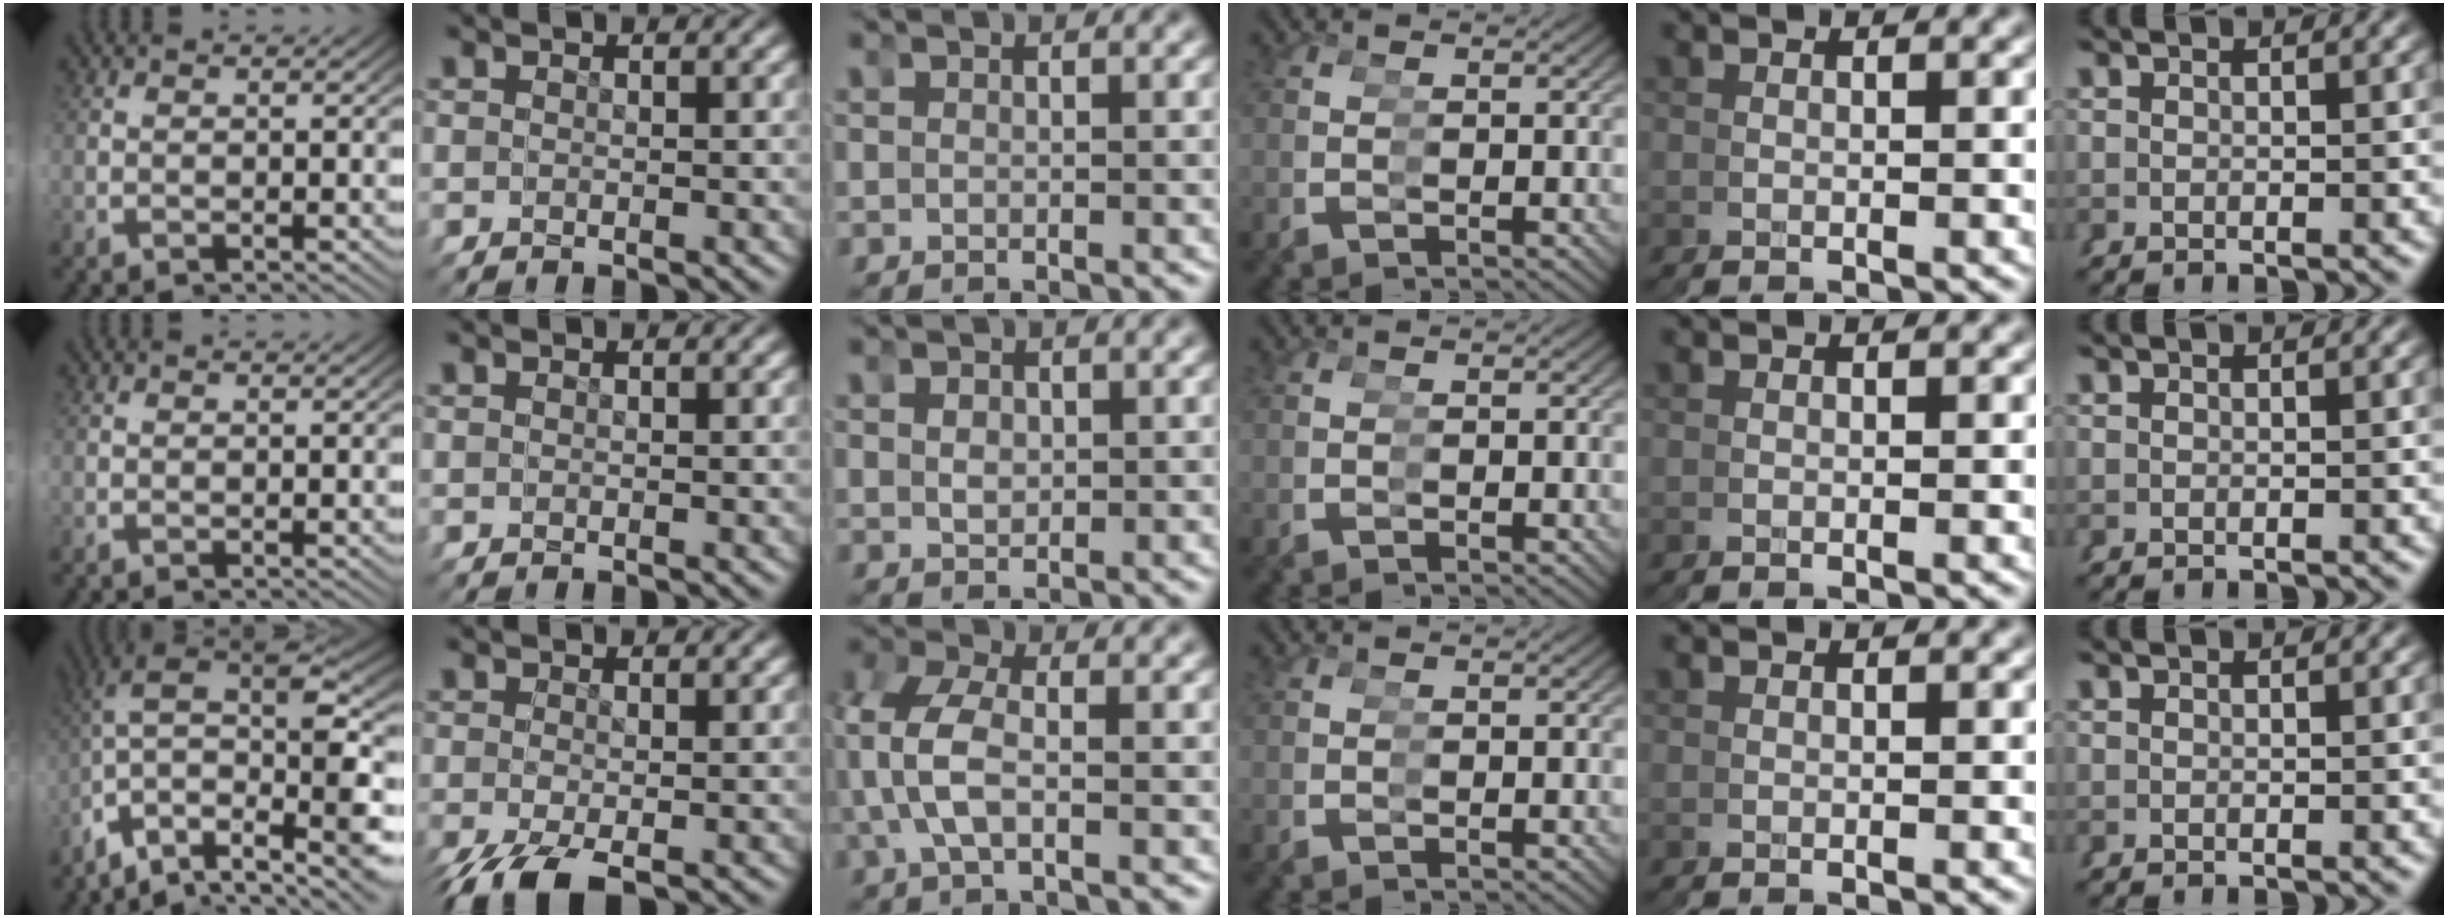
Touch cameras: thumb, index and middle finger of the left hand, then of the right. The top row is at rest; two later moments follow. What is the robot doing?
{"motion": "grasp_and_lifting", "object": "pipette"}